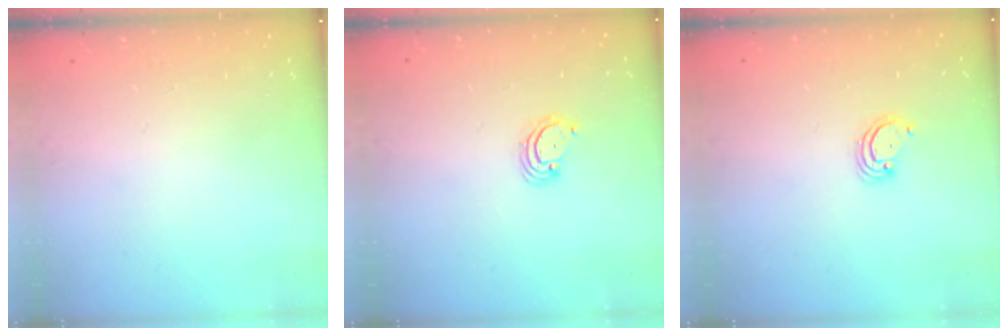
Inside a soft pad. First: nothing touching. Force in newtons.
{"total": 3.8, "press": 3.8, "slide": 0.4}
{"total": 3.1, "press": 3.0, "slide": 0.3}